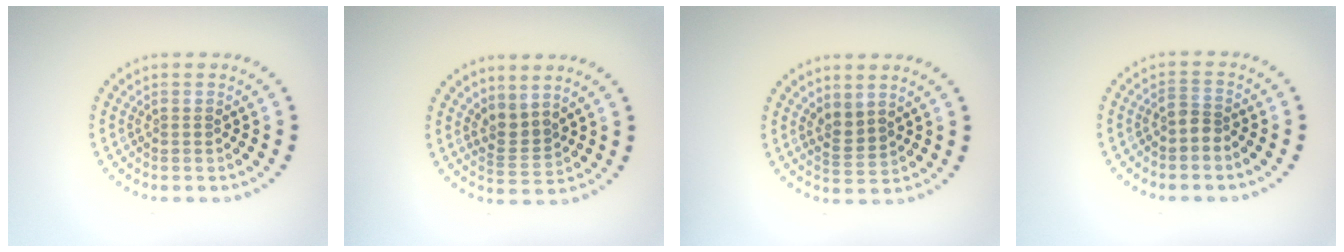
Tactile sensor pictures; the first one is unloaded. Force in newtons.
{"total": 2.3, "press": 1.5, "slide": 1.7}
{"total": 2.1, "press": 1.7, "slide": 1.2}
{"total": 1.6, "press": 1.2, "slide": 1.1}